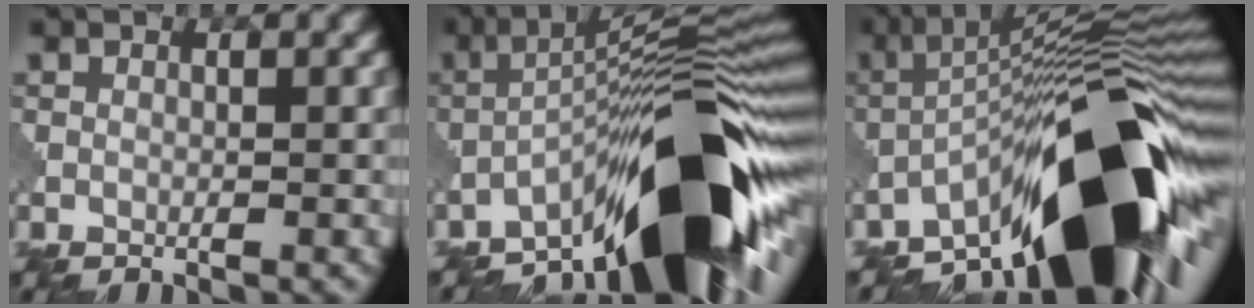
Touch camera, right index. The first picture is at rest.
{"total": 14.0, "force": [-7.8, 3.1, 11.3], "torque": [-0.159, 0.015, -0.131]}
{"total": 15.9, "force": [-7.7, 4.1, 13.3], "torque": [-0.183, 0.026, -0.136]}